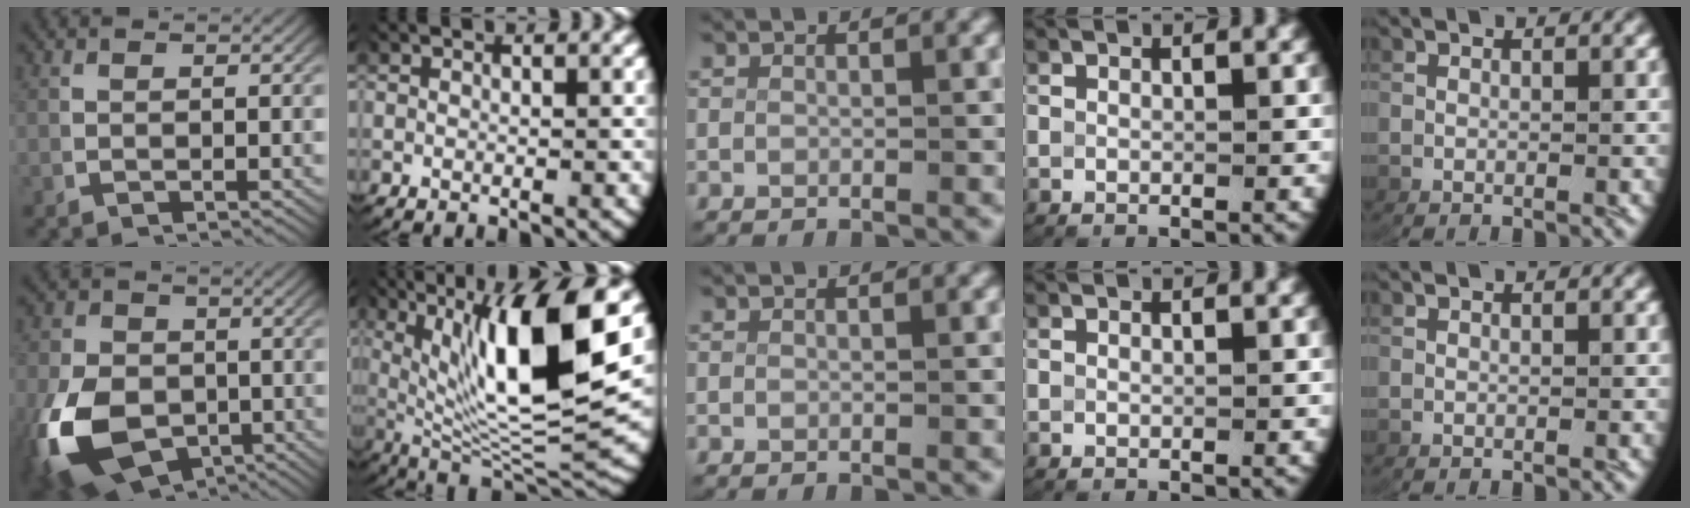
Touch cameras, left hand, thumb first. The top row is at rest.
{"thumb": {"total": 13.4, "force": [-4.2, 9.7, 8.3], "torque": [-0.181, -0.062, -0.044]}, "index": {"total": 14.7, "force": [2.1, 6.7, 13.0], "torque": [-0.215, -0.019, 0.049]}}